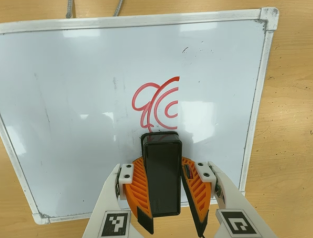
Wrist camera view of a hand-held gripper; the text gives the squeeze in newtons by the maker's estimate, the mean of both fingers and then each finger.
{"total": 11.5, "left": 11.1, "right": 11.8}